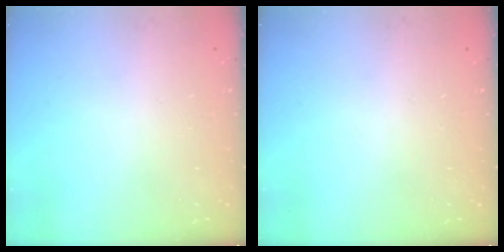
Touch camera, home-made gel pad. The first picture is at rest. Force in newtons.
{"total": 0.0}